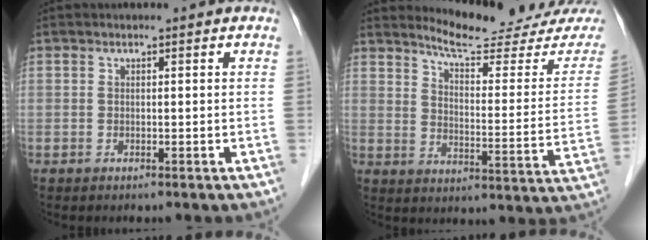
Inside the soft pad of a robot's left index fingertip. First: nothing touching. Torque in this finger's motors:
{"motor_torque": [0.01, -0.26, 0.13, 0.02]}